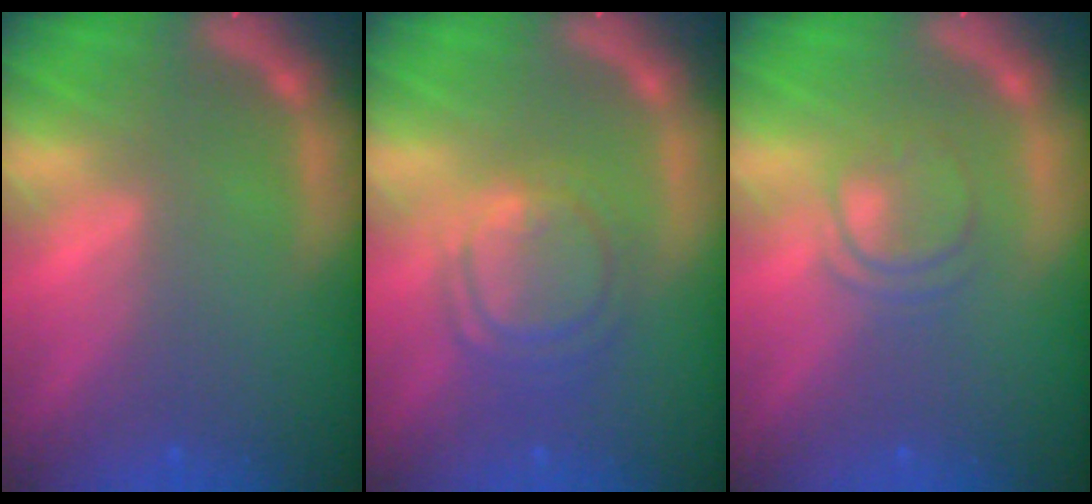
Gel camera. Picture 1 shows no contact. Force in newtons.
{"total": 5.6}
{"total": 3.0}